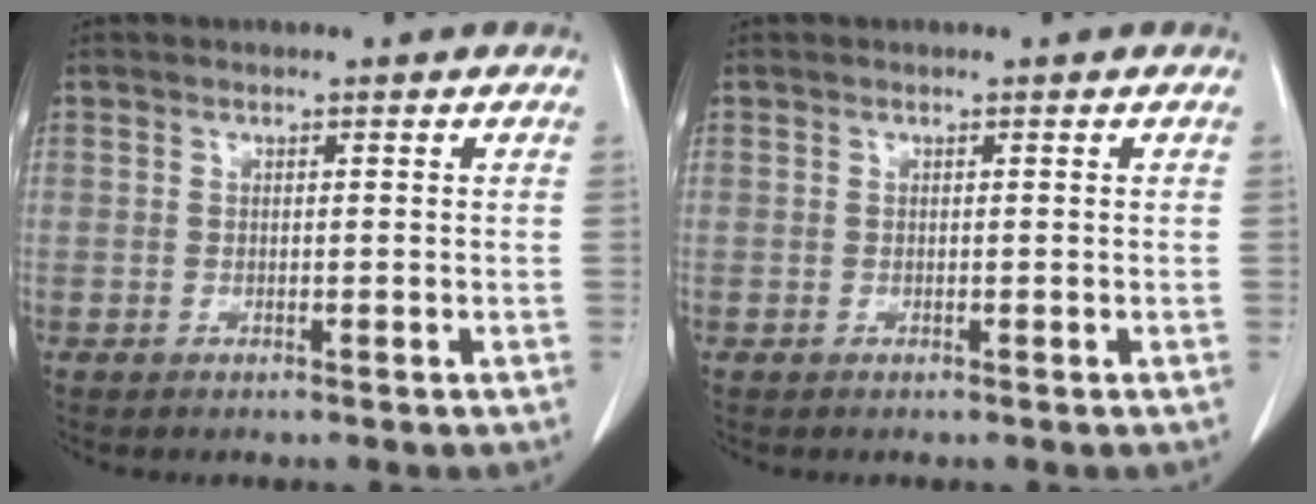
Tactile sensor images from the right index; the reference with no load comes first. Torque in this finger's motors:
{"motor_torque": [0.00, 0.00, 0.00, 0.00]}